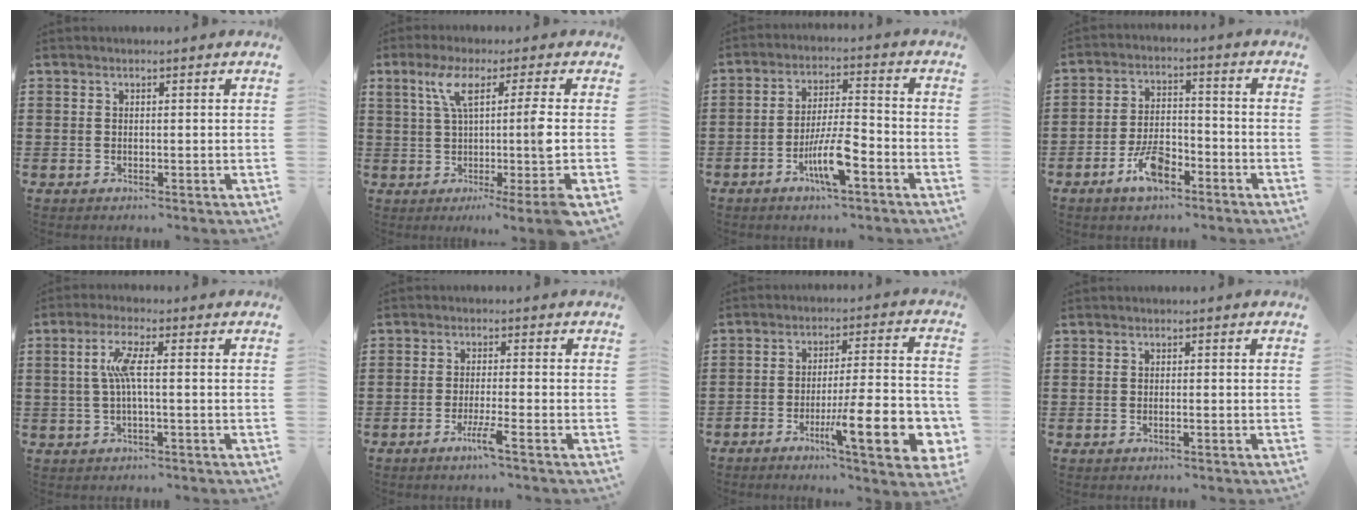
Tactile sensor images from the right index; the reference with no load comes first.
{"total": 10.9, "force": [1.7, -0.2, 10.8], "torque": [-0.202, 0.002, 0.021]}
{"total": 7.9, "force": [-3.8, 1.7, 6.7], "torque": [-0.134, -0.002, -0.071]}
{"total": 6.9, "force": [-3.9, 2.9, 4.9], "torque": [-0.102, 0.007, -0.074]}
{"total": 5.1, "force": [0.1, 0.5, 5.1], "torque": [-0.110, -0.005, -0.008]}
{"total": 4.2, "force": [-2.6, -0.3, 3.2], "torque": [-0.073, -0.018, -0.050]}
{"total": 14.0, "force": [-5.8, 3.0, 12.5], "torque": [-0.194, -0.003, -0.091]}
{"total": 0.6, "force": [-0.3, 0.0, 0.5], "torque": [-0.008, -0.003, -0.006]}